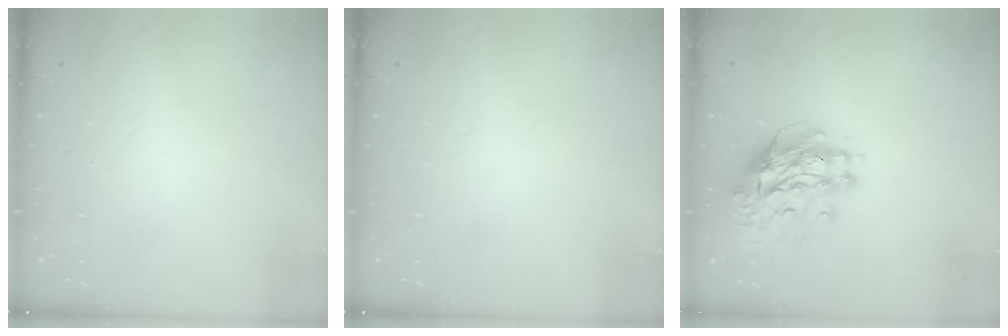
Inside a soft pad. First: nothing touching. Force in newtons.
{"total": 0.0}
{"total": 13.7, "press": 13.7, "slide": 1.5}